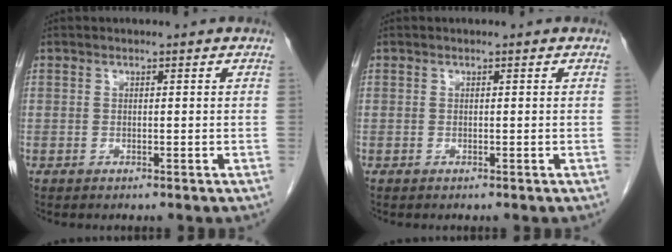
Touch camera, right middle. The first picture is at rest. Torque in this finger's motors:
{"motor_torque": [-0.08, 0.12, -0.01, 0.00]}